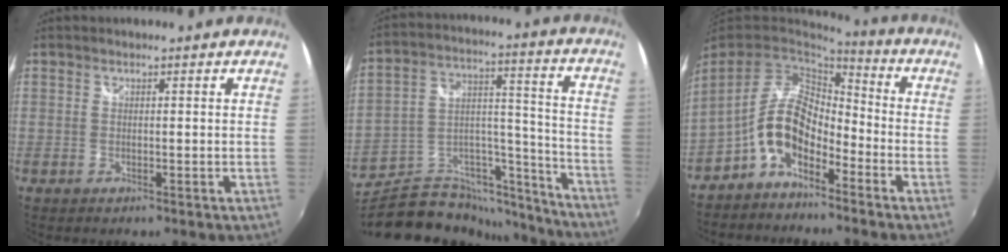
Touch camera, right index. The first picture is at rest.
{"total": 21.1, "force": [-17.1, 9.9, 7.5], "torque": [-0.122, 0.064, -0.252]}
{"total": 10.1, "force": [-5.4, 5.1, 6.8], "torque": [-0.137, 0.013, -0.104]}